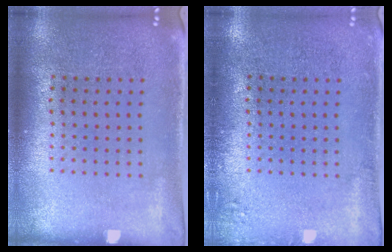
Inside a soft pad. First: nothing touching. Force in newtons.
{"total": 1.0, "press": 1.0, "slide": 0.3}